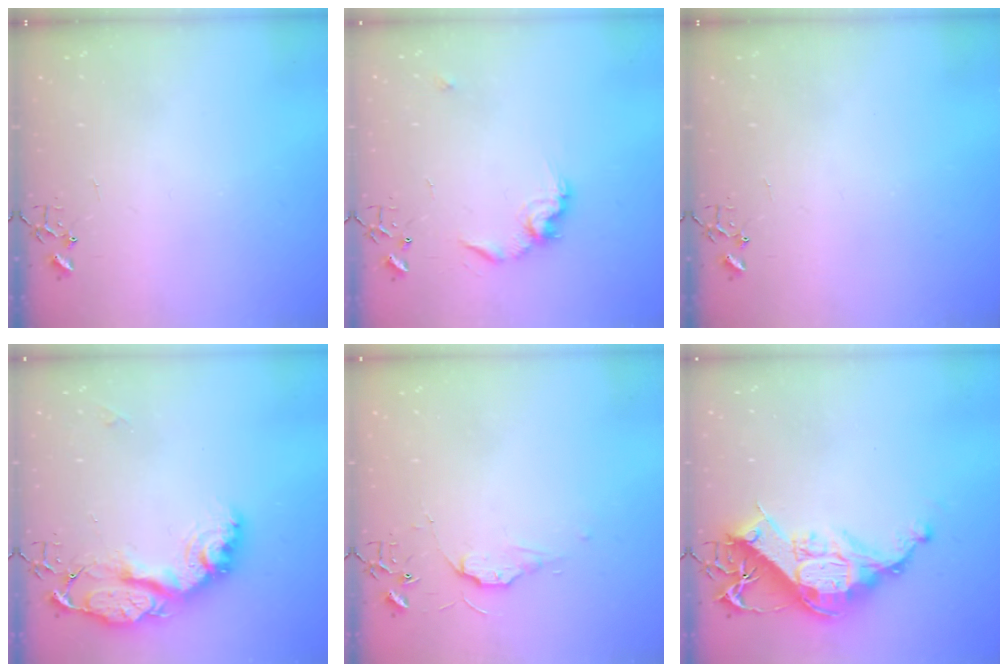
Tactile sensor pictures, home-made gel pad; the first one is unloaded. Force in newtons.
{"total": 11.9, "press": 11.8, "slide": 1.0}
{"total": 0.0}
{"total": 17.3, "press": 17.3, "slide": 1.5}
{"total": 7.1, "press": 7.0, "slide": 0.8}
{"total": 15.9, "press": 15.8, "slide": 1.5}